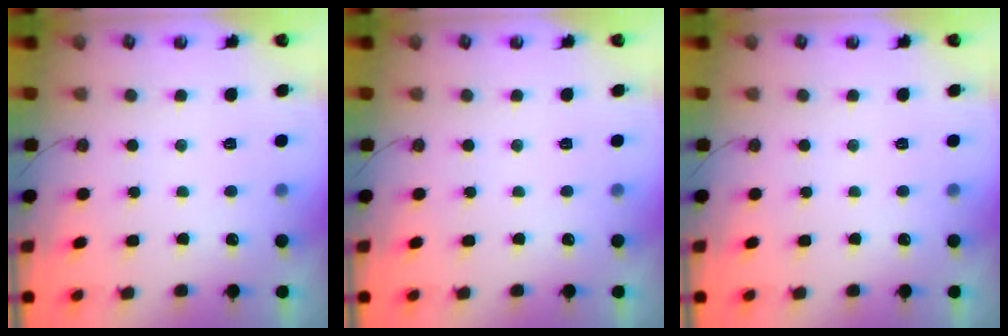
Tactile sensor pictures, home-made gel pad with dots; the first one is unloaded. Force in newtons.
{"total": 0.0}
{"total": 0.0}